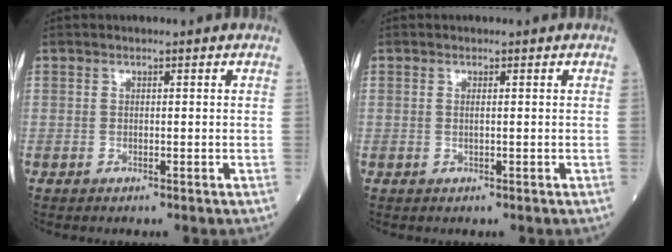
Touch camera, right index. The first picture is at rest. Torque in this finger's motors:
{"motor_torque": [-0.01, -0.05, -0.06, 0.00]}